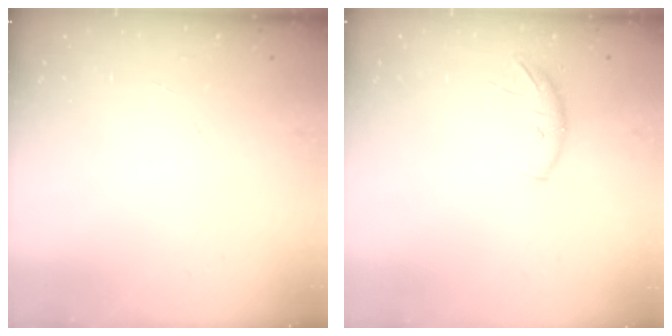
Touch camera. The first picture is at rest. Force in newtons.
{"total": 7.2, "press": 7.1, "slide": 1.3}